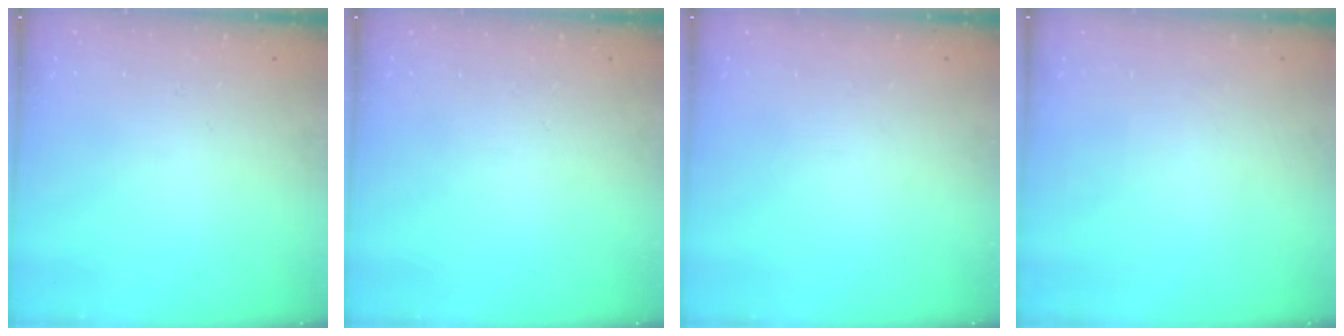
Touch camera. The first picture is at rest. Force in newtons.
{"total": 0.0}
{"total": 0.0}
{"total": 0.0}